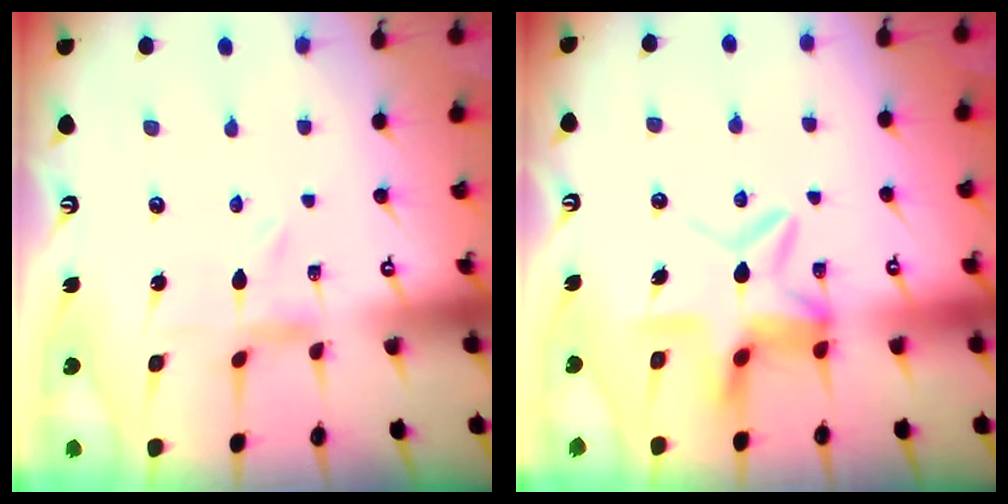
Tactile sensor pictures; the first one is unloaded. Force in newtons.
{"total": 9.4, "press": 9.4, "slide": 0.8}